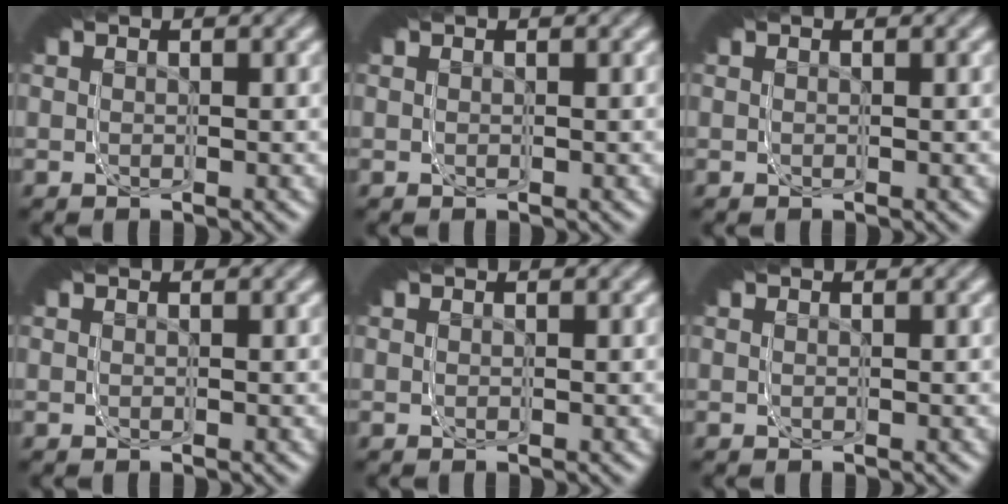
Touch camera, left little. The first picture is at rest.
{"total": 0.0}
{"total": 0.0}
{"total": 0.0}
{"total": 0.0}
{"total": 0.0}